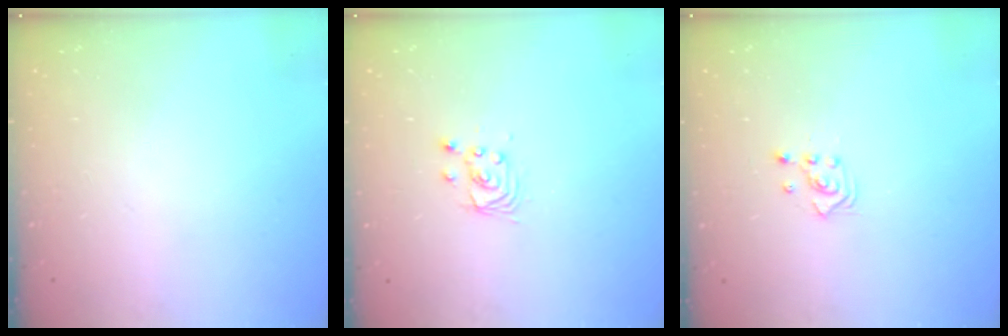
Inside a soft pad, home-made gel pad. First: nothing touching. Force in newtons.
{"total": 2.9, "press": 2.9, "slide": 0.0}
{"total": 2.5, "press": 2.5, "slide": 0.3}